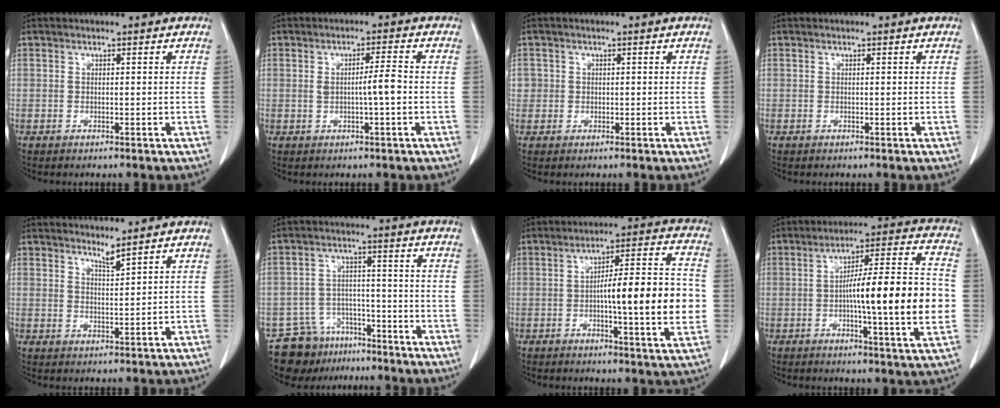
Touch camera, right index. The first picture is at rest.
{"total": 3.5, "force": [-0.3, 0.0, 3.5], "torque": [-0.057, 0.004, -0.001]}
{"total": 1.7, "force": [0.1, 1.7, 0.1], "torque": [0.013, 0.007, 0.001]}
{"total": 0.0}
{"total": 2.0, "force": [1.8, -0.5, 0.5], "torque": [-0.007, -0.011, 0.035]}
{"total": 8.9, "force": [-7.0, 5.5, 1.0], "torque": [-0.017, 0.027, -0.111]}
{"total": 14.6, "force": [-1.5, 1.6, 14.4], "torque": [-0.210, 0.015, -0.024]}
{"total": 17.2, "force": [-2.0, 0.9, 17.1], "torque": [-0.259, 0.011, -0.034]}